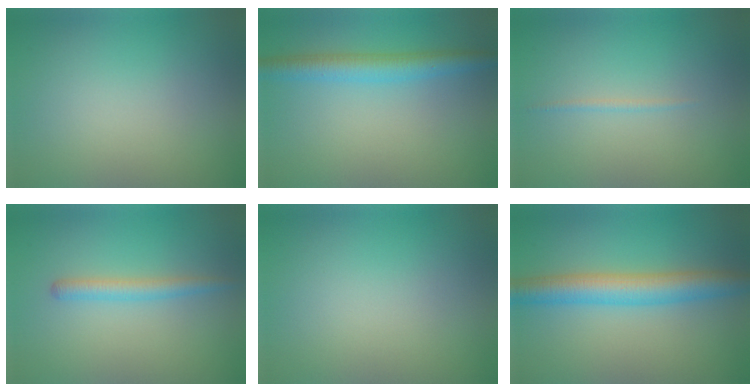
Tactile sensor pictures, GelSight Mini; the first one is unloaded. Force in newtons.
{"total": 3.7, "press": 3.7, "slide": 0.1}
{"total": 0.6, "press": 0.6, "slide": 0.1}
{"total": 1.9, "press": 1.9, "slide": 0.0}
{"total": 0.0}
{"total": 5.1, "press": 5.1, "slide": 0.0}